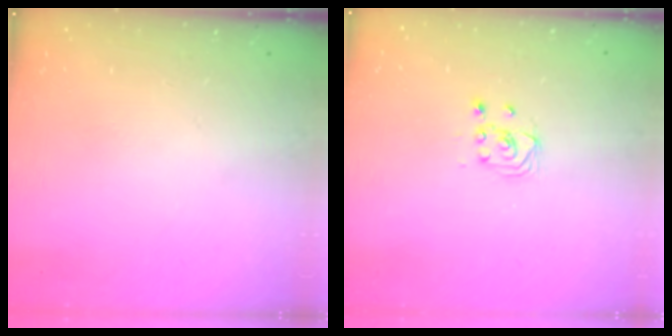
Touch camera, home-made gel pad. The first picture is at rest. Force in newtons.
{"total": 2.5, "press": 2.2, "slide": 1.1}